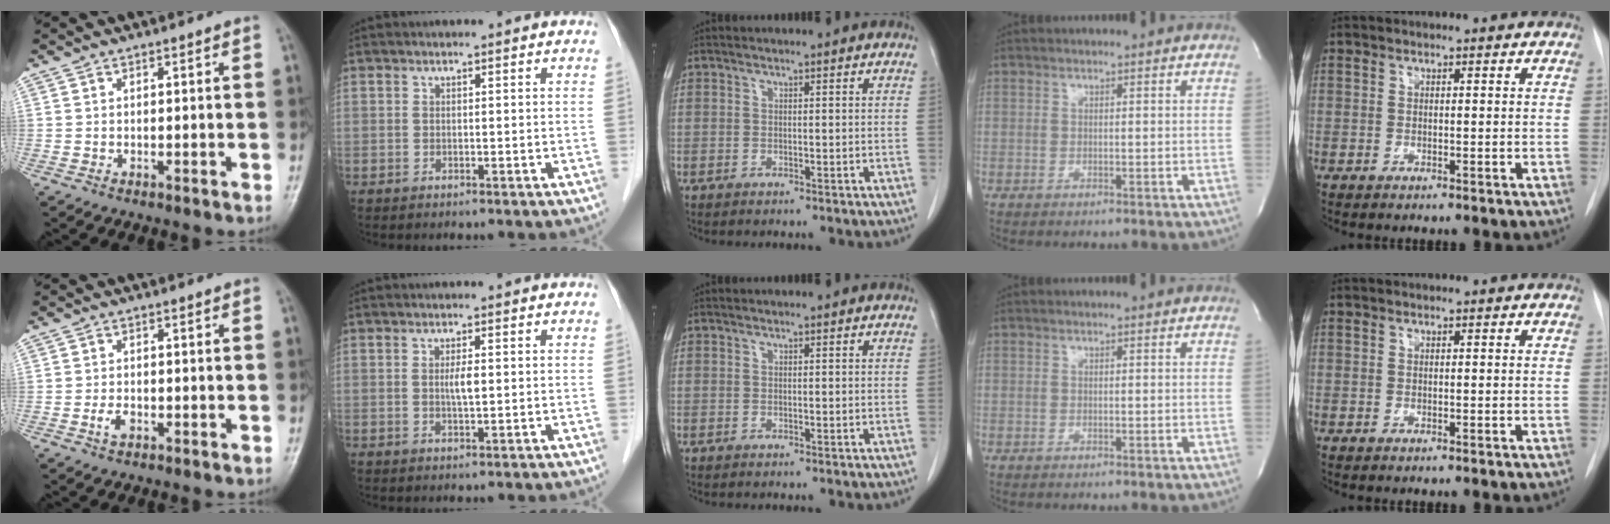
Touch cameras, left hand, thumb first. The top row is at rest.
{"thumb": {"total": 2.1, "force": [-0.8, 1.2, 1.5], "torque": [-0.031, 0.004, -0.015]}, "index": {"total": 2.0, "force": [0.2, 0.3, 1.9], "torque": [-0.037, 0.000, 0.003]}}